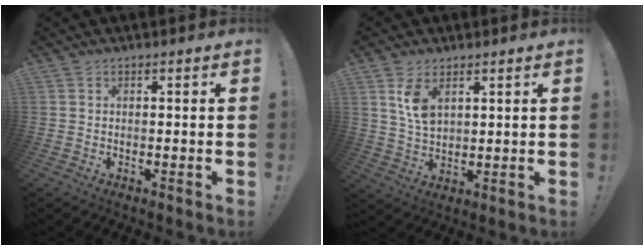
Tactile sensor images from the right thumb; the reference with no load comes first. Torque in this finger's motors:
{"motor_torque": [0.07, 0.11, 0.12, 0.16, -0.01]}